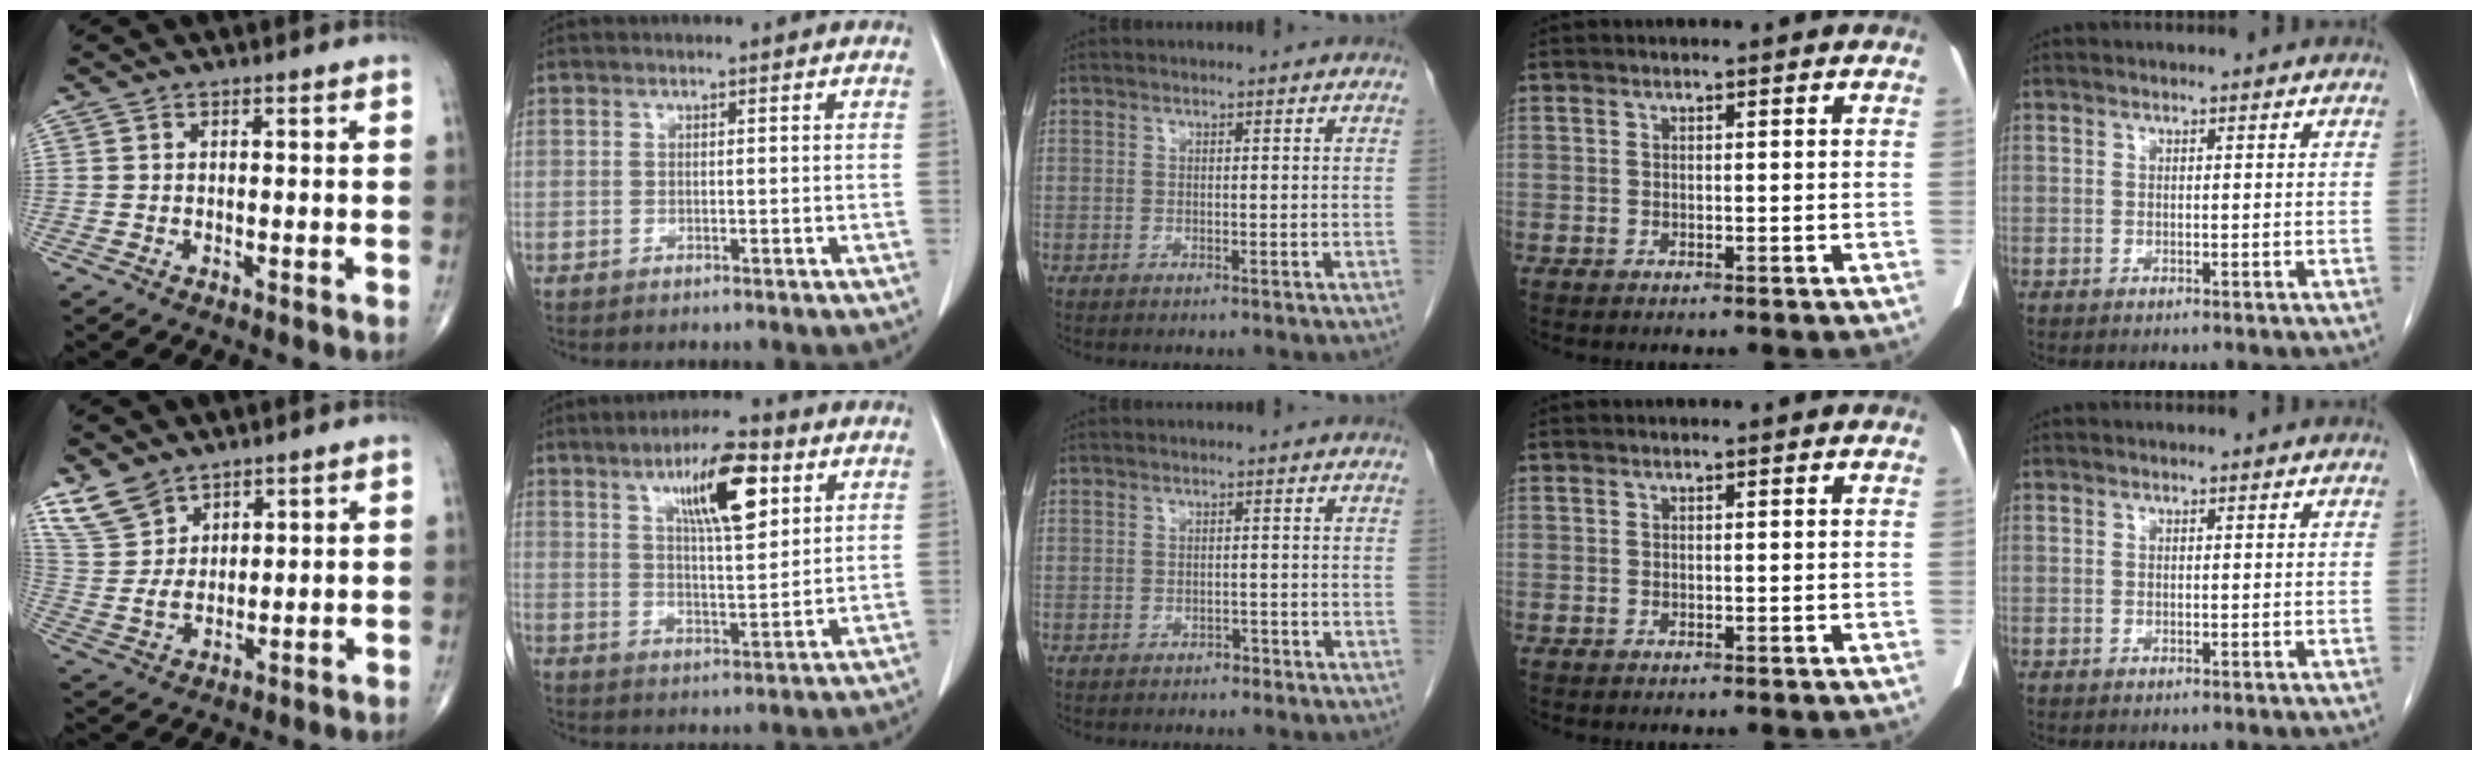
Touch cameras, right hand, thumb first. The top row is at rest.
{"thumb": {"total": 8.1, "force": [6.0, 4.5, 2.9], "torque": [-0.053, -0.020, 0.134]}, "index": {"total": 11.1, "force": [5.2, 2.5, 9.5], "torque": [-0.163, 0.006, 0.088]}, "middle": {"total": 1.1, "force": [-0.9, 0.5, 0.3], "torque": [-0.009, 0.001, -0.013]}}